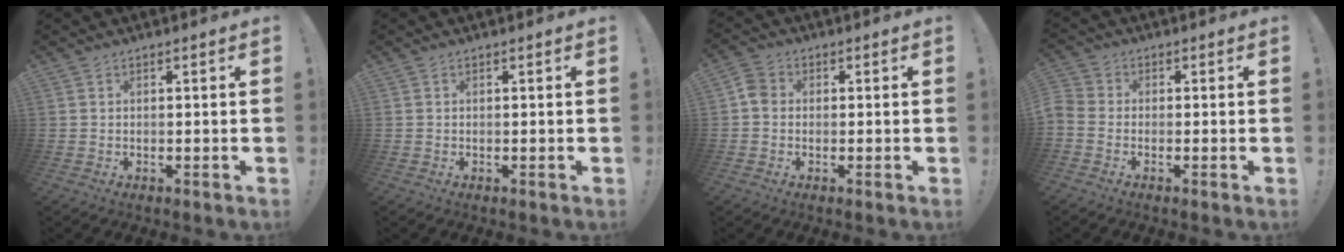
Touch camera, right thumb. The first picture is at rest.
{"total": 0.0}
{"total": 4.3, "force": [-0.6, 3.6, 2.3], "torque": [-0.038, 0.013, -0.010]}
{"total": 2.8, "force": [-1.4, 1.9, 1.5], "torque": [-0.039, 0.003, -0.028]}